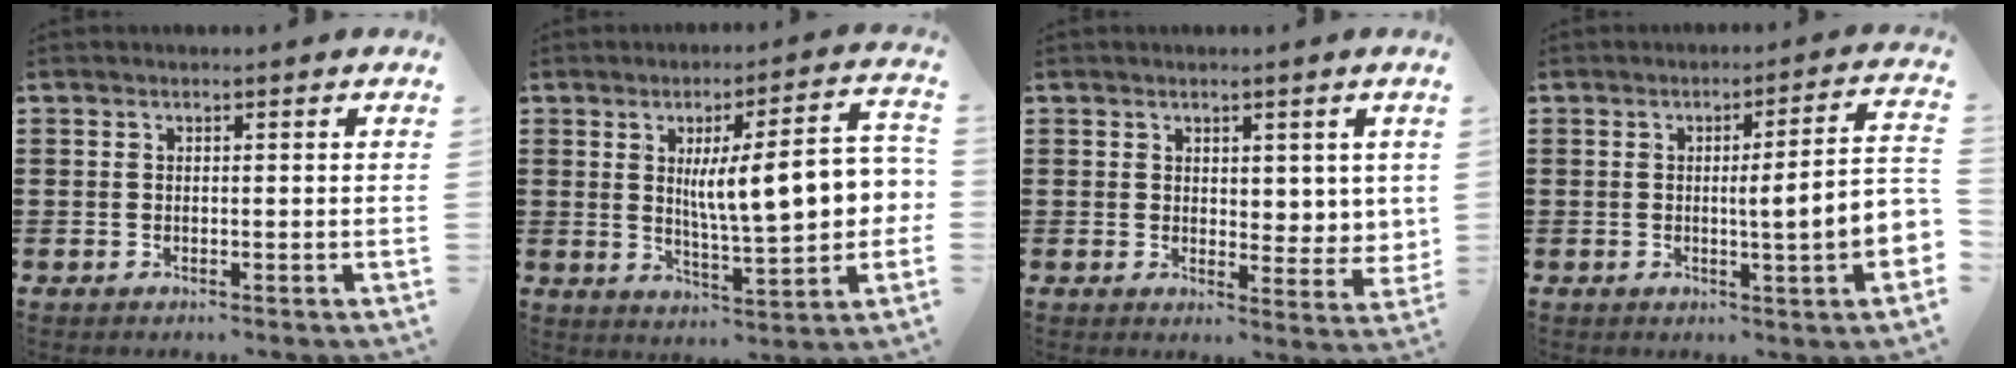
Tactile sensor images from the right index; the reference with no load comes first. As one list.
[{"total": 12.0, "force": [1.6, 2.9, 11.5], "torque": [-0.176, -0.005, 0.020]}, {"total": 3.4, "force": [2.3, 2.2, 1.1], "torque": [-0.015, -0.001, 0.041]}, {"total": 6.2, "force": [-0.5, -0.1, 6.2], "torque": [-0.101, -0.020, -0.015]}]